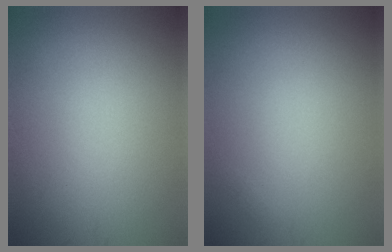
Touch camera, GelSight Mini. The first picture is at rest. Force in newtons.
{"total": 0.0}